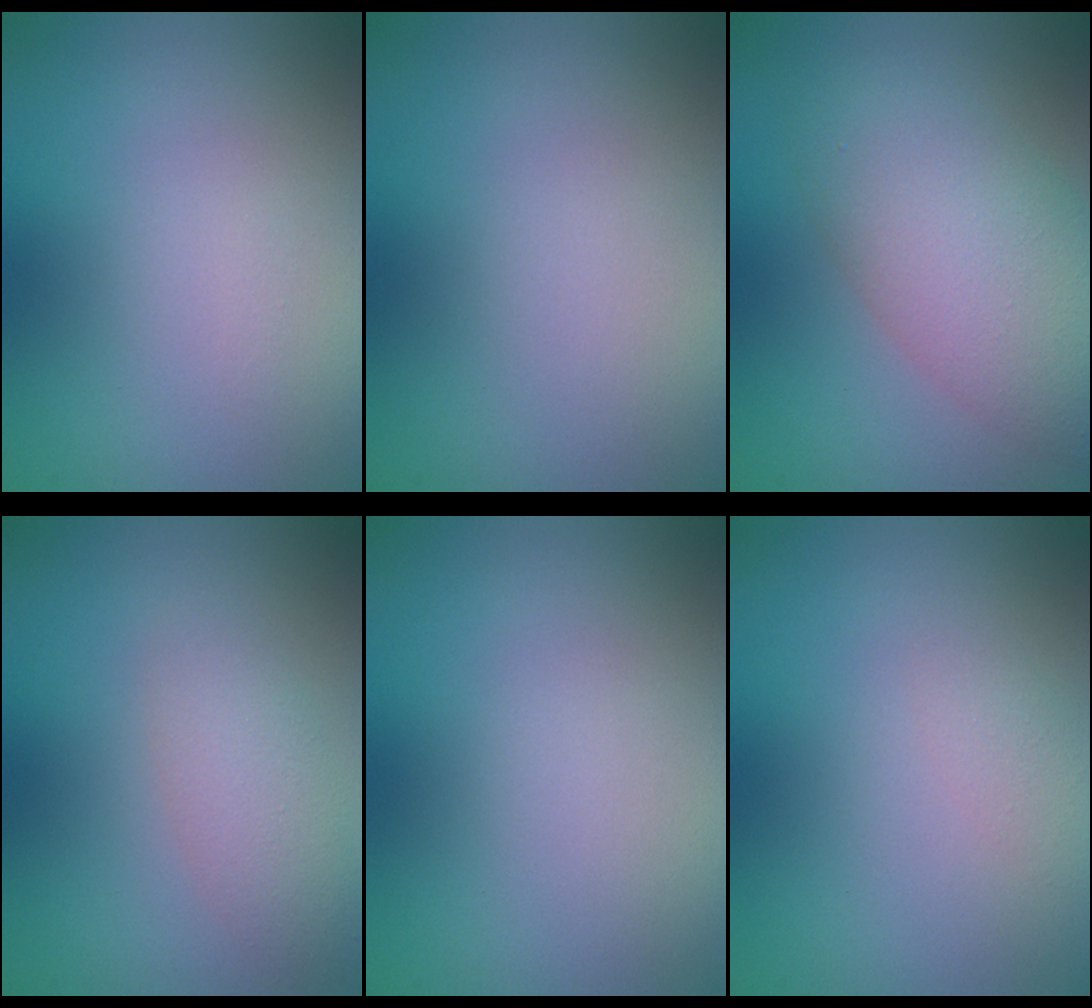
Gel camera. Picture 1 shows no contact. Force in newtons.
{"total": 0.0}
{"total": 6.4, "press": 6.4, "slide": 0.4}
{"total": 2.4, "press": 2.4, "slide": 0.1}
{"total": 0.0}
{"total": 1.0, "press": 1.0, "slide": 0.0}